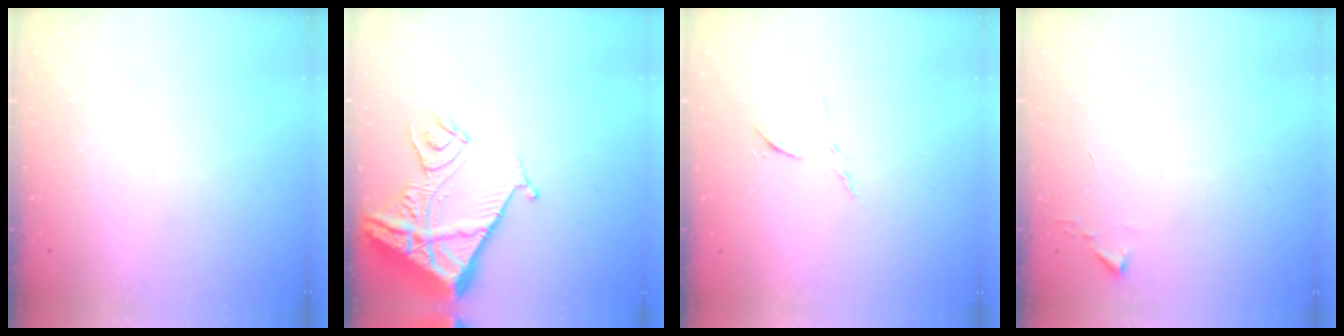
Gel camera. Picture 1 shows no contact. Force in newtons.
{"total": 13.5, "press": 13.5, "slide": 1.4}
{"total": 6.7, "press": 6.7, "slide": 0.3}
{"total": 2.4, "press": 2.4, "slide": 0.3}